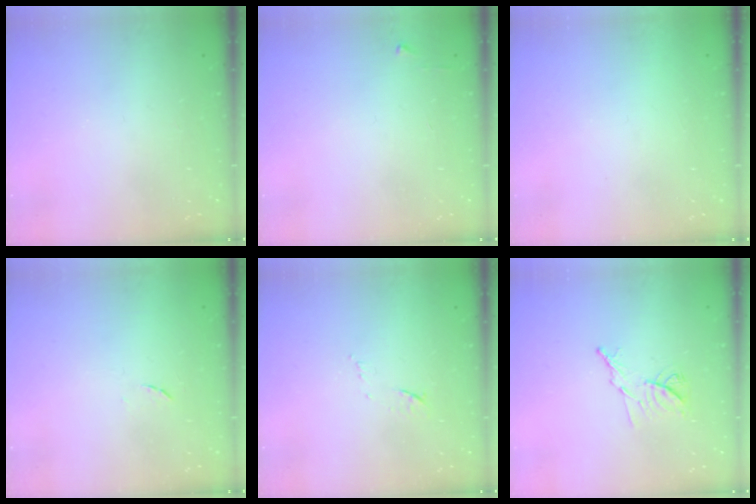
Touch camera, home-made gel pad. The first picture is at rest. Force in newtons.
{"total": 3.2, "press": 3.1, "slide": 0.4}
{"total": 1.5, "press": 1.5, "slide": 0.1}
{"total": 4.8, "press": 4.8, "slide": 0.5}
{"total": 6.2, "press": 6.2, "slide": 0.9}
{"total": 8.6, "press": 8.6, "slide": 0.7}